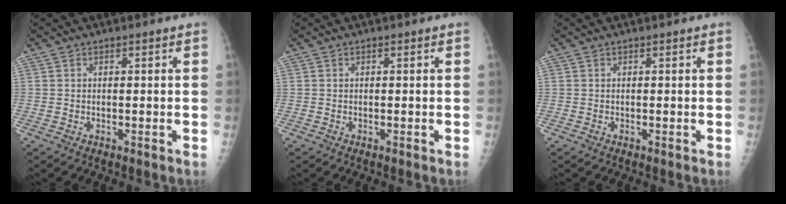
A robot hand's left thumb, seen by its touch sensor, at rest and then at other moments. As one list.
[{"total": 0.0}, {"total": 0.0}]